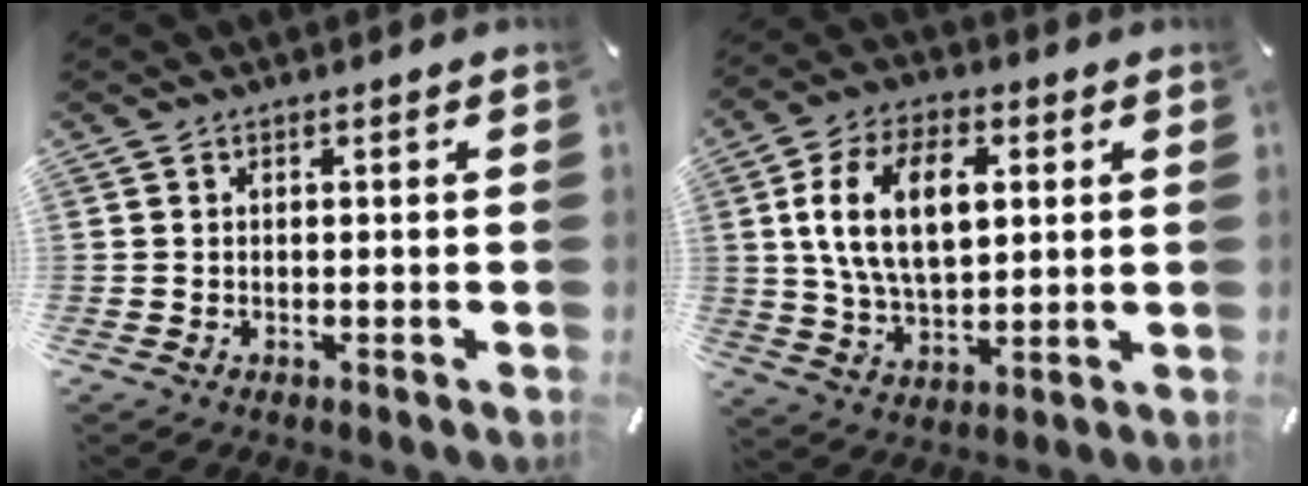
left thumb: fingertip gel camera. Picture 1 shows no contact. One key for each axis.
{"total": 15.0, "fx": 3.7, "fy": 9.0, "fz": 11.4, "tx": -0.240, "ty": 0.009, "tz": 0.061}